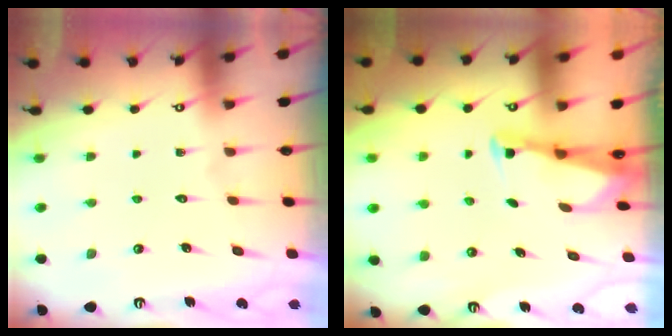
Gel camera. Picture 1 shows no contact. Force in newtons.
{"total": 2.5, "press": 2.5, "slide": 0.2}